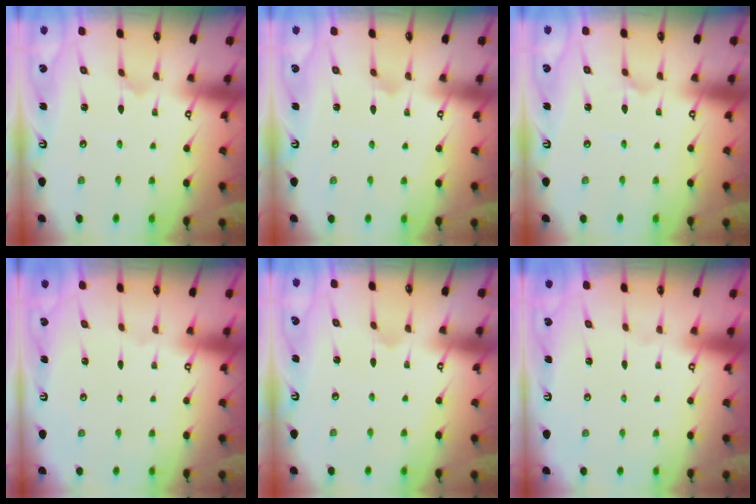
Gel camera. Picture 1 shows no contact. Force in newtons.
{"total": 1.9, "press": 1.9, "slide": 0.1}
{"total": 1.1, "press": 1.0, "slide": 0.2}
{"total": 0.0}
{"total": 1.7, "press": 1.6, "slide": 0.1}
{"total": 0.0}